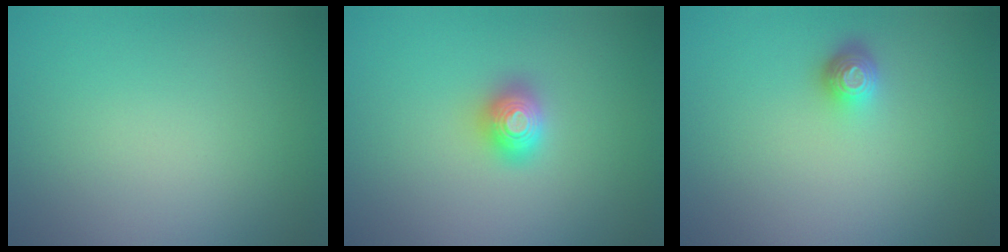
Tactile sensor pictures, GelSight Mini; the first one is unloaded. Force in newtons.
{"total": 1.6, "press": 1.6, "slide": 0.2}
{"total": 1.6, "press": 1.3, "slide": 1.0}